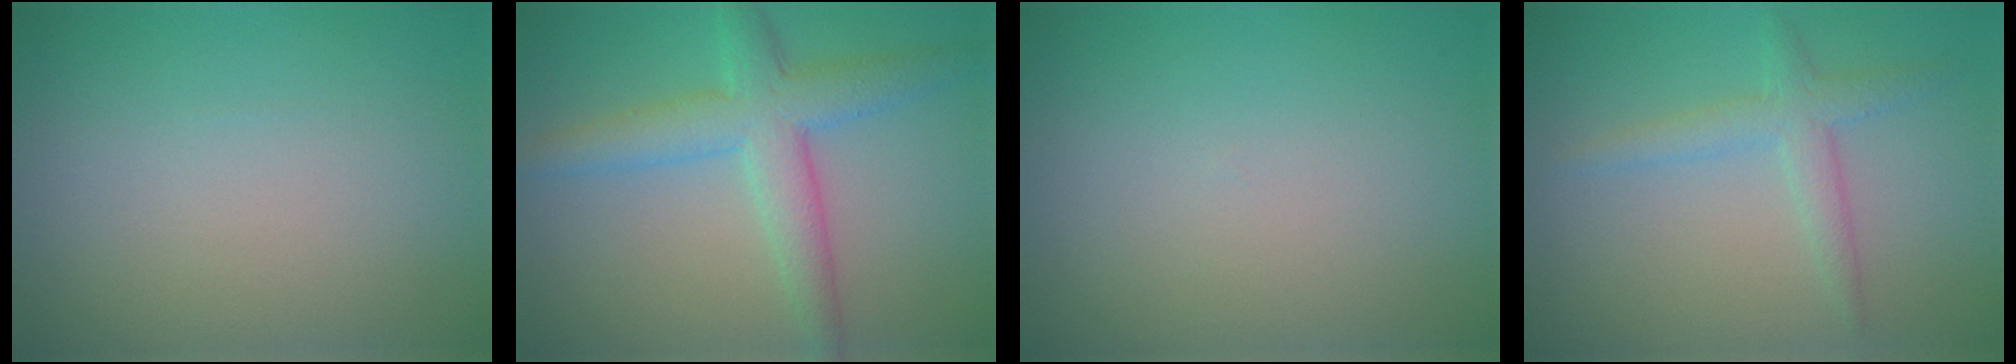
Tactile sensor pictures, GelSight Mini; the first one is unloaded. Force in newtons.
{"total": 5.3, "press": 5.3, "slide": 0.0}
{"total": 0.0}
{"total": 2.5, "press": 2.5, "slide": 0.1}